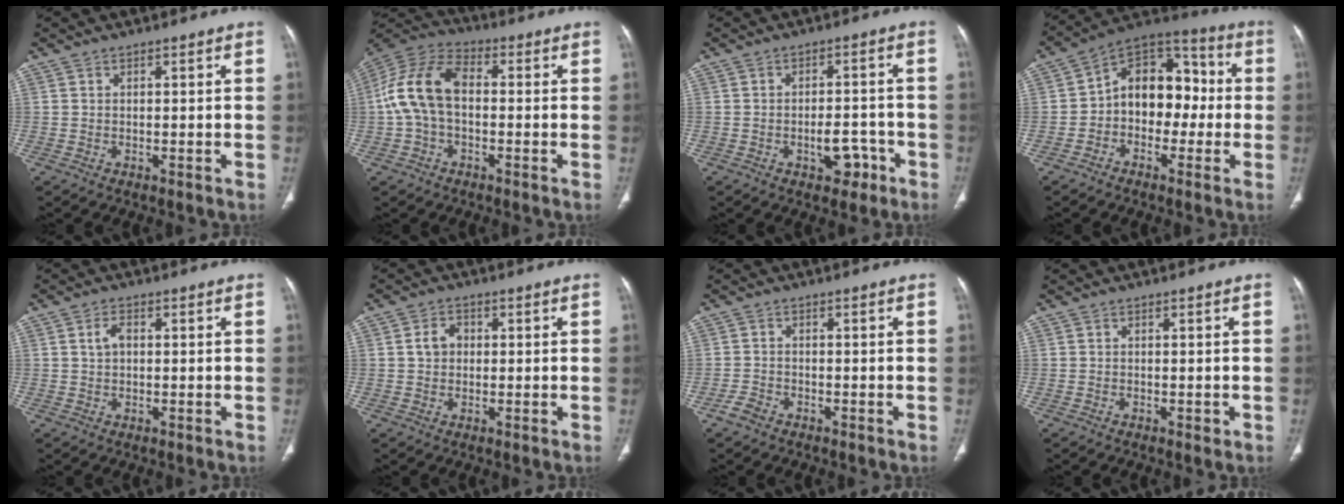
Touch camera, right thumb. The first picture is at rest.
{"total": 12.6, "force": [-0.2, 7.7, 10.0], "torque": [-0.199, 0.037, -0.014]}
{"total": 5.5, "force": [-2.7, 3.2, 3.5], "torque": [-0.026, 0.026, -0.033]}
{"total": 13.8, "force": [-1.3, 9.9, 9.5], "torque": [-0.094, 0.051, -0.040]}
{"total": 1.6, "force": [0.6, 1.0, 1.1], "torque": [-0.020, 0.001, 0.011]}
{"total": 3.6, "force": [0.3, 2.9, 2.0], "torque": [-0.028, 0.010, 0.003]}
{"total": 2.2, "force": [-1.6, 1.2, 0.9], "torque": [-0.020, 0.007, -0.032]}
{"total": 0.7, "force": [-0.3, 0.4, 0.5], "torque": [-0.004, -0.001, -0.005]}